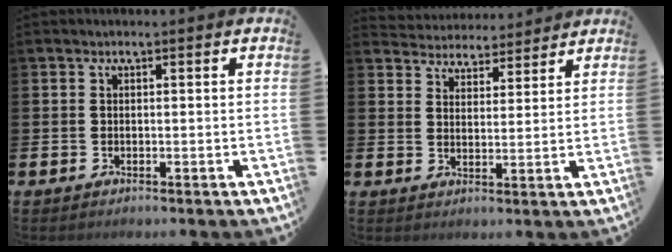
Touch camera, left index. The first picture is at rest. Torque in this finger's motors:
{"motor_torque": [-0.21, -0.66, -0.33, -0.02]}